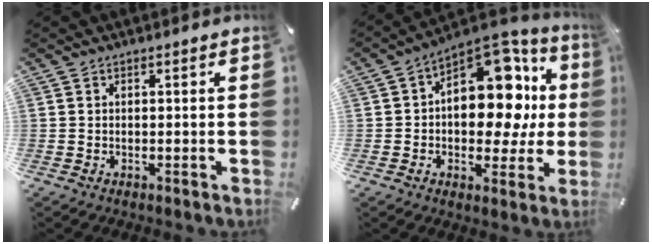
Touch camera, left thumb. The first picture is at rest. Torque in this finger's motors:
{"motor_torque": [1.98, 2.00, 0.41, -0.08, 0.30]}